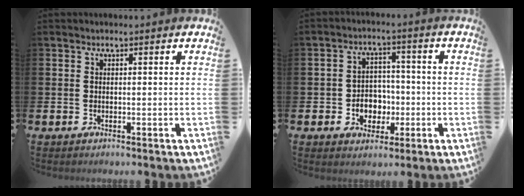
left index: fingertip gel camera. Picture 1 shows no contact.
{"total": 4.4, "force": [-1.1, 3.9, 1.6], "torque": [-0.024, -0.003, -0.030]}